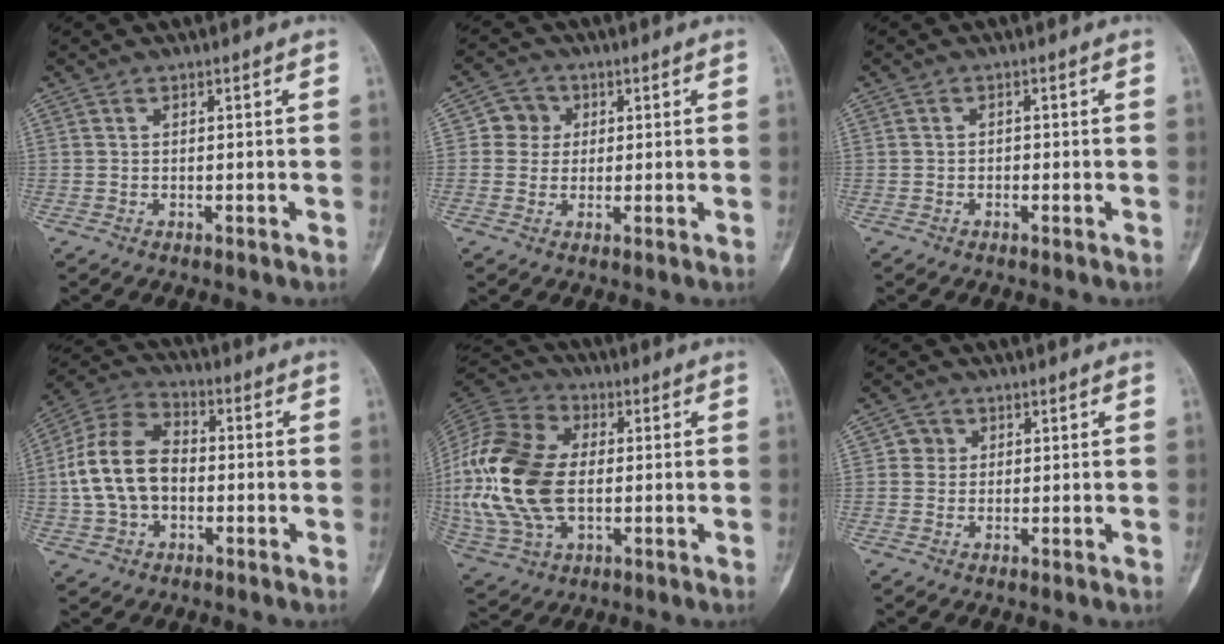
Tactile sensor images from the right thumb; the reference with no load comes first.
{"total": 4.7, "force": [0.8, 4.6, 0.8], "torque": [0.018, 0.007, 0.006]}
{"total": 1.0, "force": [-0.6, 0.7, 0.3], "torque": [-0.003, 0.004, -0.014]}
{"total": 13.8, "force": [-1.2, 9.6, 9.8], "torque": [-0.185, 0.036, -0.029]}
{"total": 24.4, "force": [-0.7, 15.3, 18.9], "torque": [-0.425, 0.002, -0.009]}
{"total": 2.6, "force": [0.5, 2.5, 0.3], "torque": [0.012, 0.004, 0.001]}